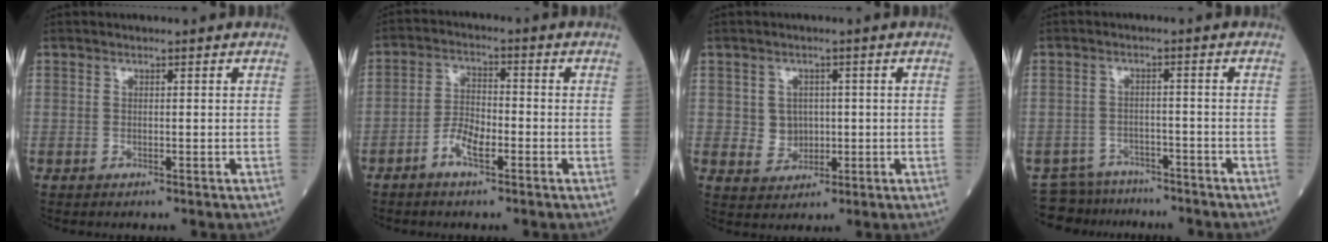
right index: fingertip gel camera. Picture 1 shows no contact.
{"total": 4.9, "force": [-2.5, 1.8, 3.8], "torque": [-0.074, 0.008, -0.050]}
{"total": 3.9, "force": [0.3, 3.7, 1.3], "torque": [-0.014, 0.008, 0.010]}
{"total": 7.0, "force": [-6.5, 2.4, -0.6], "torque": [0.014, 0.014, -0.099]}